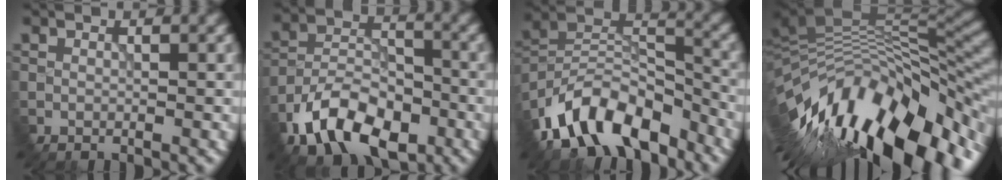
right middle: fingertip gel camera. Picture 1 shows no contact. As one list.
[{"total": 8.1, "force": [-4.7, 4.5, 4.7], "torque": [-0.092, 0.006, -0.089]}, {"total": 10.6, "force": [-7.6, 5.1, 5.4], "torque": [-0.097, 0.018, -0.148]}, {"total": 16.6, "force": [-6.2, 7.3, 13.5], "torque": [-0.221, 0.001, -0.094]}]